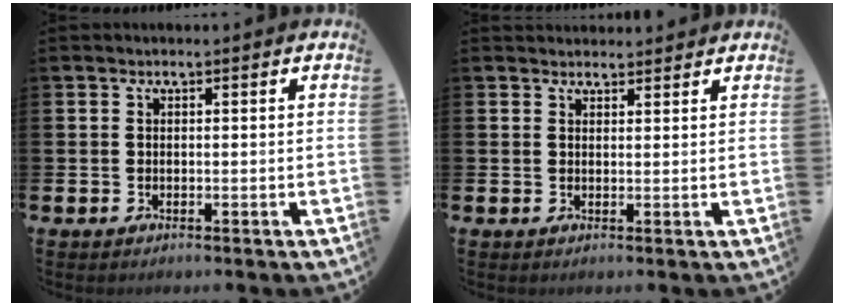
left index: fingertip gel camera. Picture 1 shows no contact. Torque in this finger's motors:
{"motor_torque": [0.95, -1.19, 0.03, 0.01]}